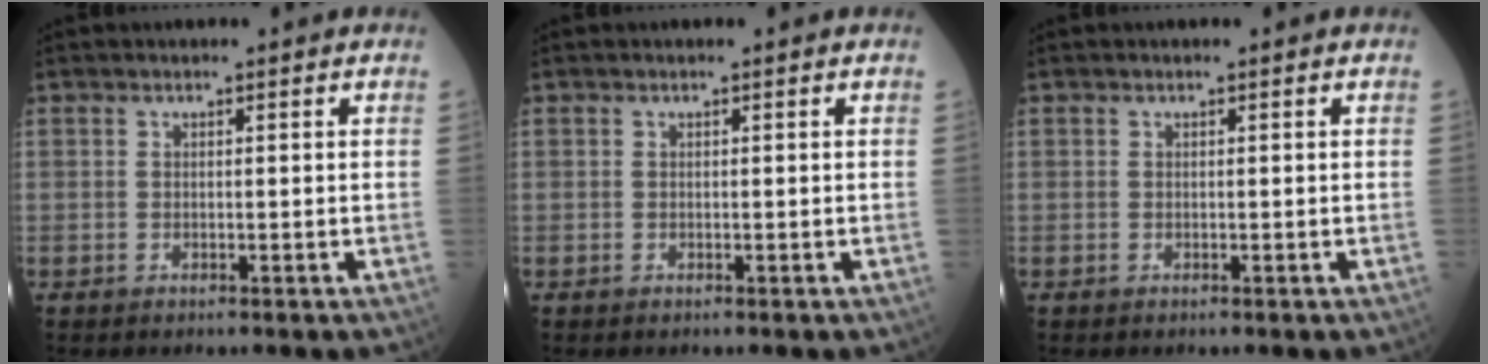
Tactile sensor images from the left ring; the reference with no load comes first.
{"total": 0.0}
{"total": 0.0}